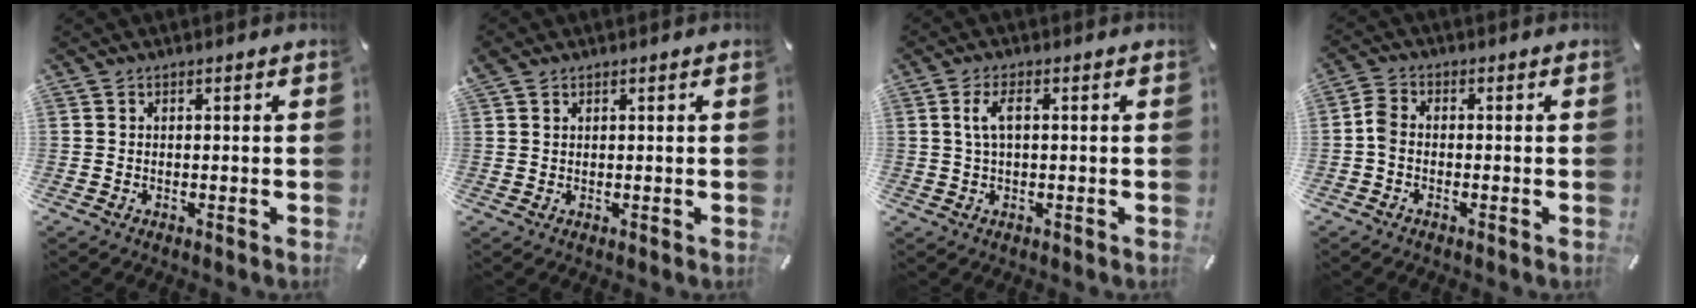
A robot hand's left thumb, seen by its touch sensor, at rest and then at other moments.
{"total": 1.0, "force": [0.8, 0.5, 0.4], "torque": [-0.009, -0.001, 0.015]}
{"total": 4.2, "force": [0.8, 1.8, 3.8], "torque": [-0.083, 0.005, 0.008]}
{"total": 3.6, "force": [-0.9, 2.6, 2.4], "torque": [-0.056, 0.005, -0.020]}